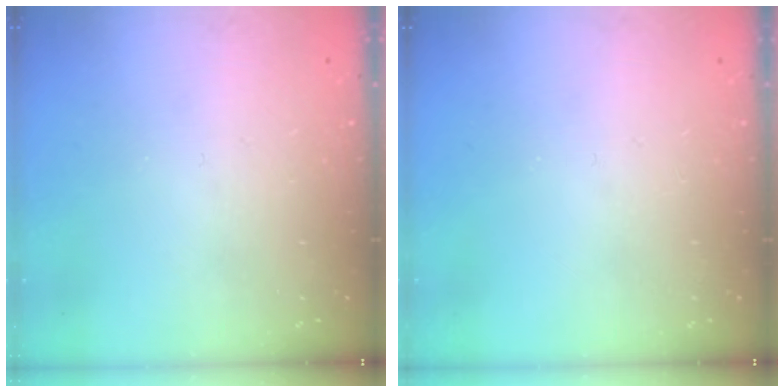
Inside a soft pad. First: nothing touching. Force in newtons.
{"total": 0.0}